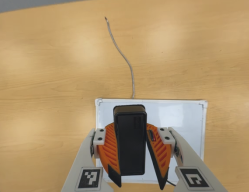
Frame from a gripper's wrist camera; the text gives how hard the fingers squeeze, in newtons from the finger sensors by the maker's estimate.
{"total": 9.0, "left": 9.5, "right": 8.5}